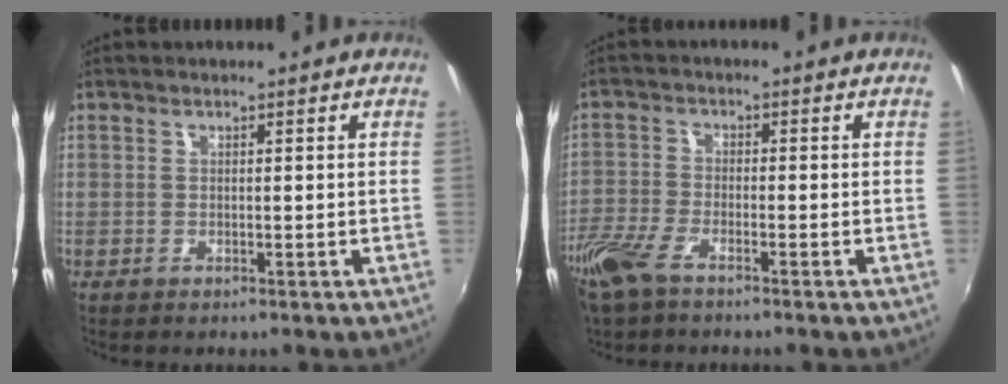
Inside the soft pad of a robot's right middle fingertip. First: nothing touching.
{"total": 7.2, "force": [-5.2, 2.5, 4.4], "torque": [-0.114, -0.013, -0.111]}